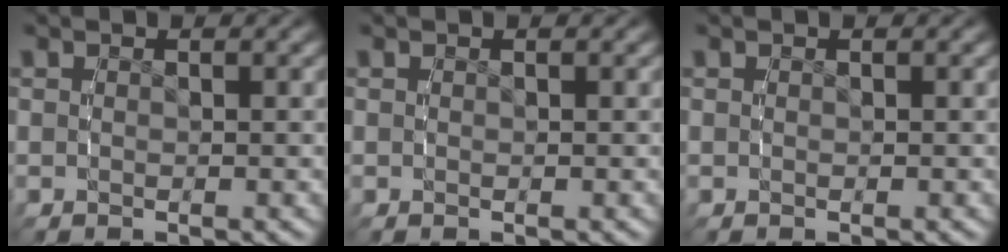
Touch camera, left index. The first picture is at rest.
{"total": 0.0}
{"total": 0.0}